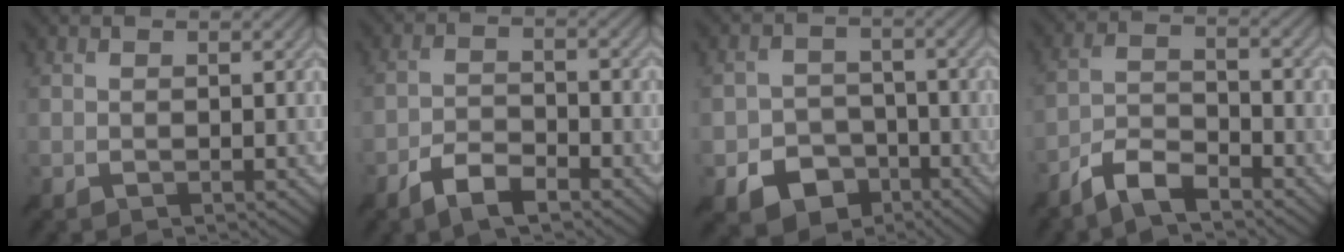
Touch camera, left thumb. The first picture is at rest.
{"total": 5.0, "force": [-3.6, 1.7, 3.1], "torque": [-0.061, -0.001, -0.072]}
{"total": 6.9, "force": [-3.9, 5.0, 2.6], "torque": [-0.047, -0.017, -0.068]}
{"total": 5.9, "force": [-4.8, 1.5, 3.2], "torque": [-0.063, -0.002, -0.101]}